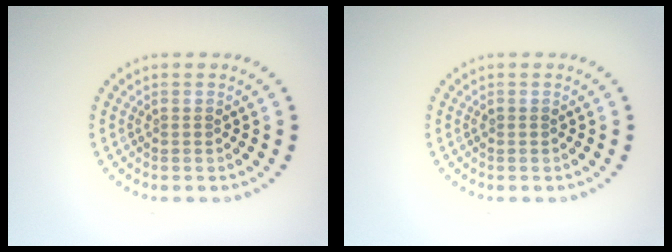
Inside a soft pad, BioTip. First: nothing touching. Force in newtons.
{"total": 0.5, "press": 0.5, "slide": 0.1}